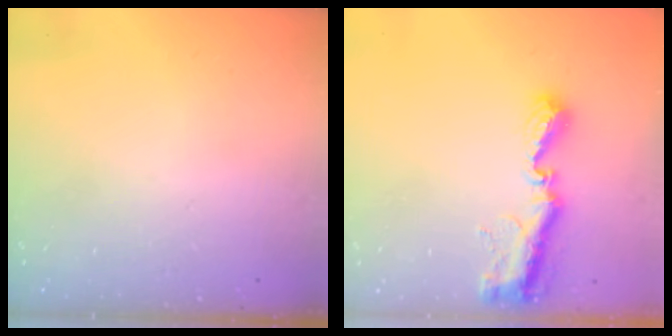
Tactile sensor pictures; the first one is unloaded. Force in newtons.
{"total": 9.9, "press": 9.9, "slide": 0.7}